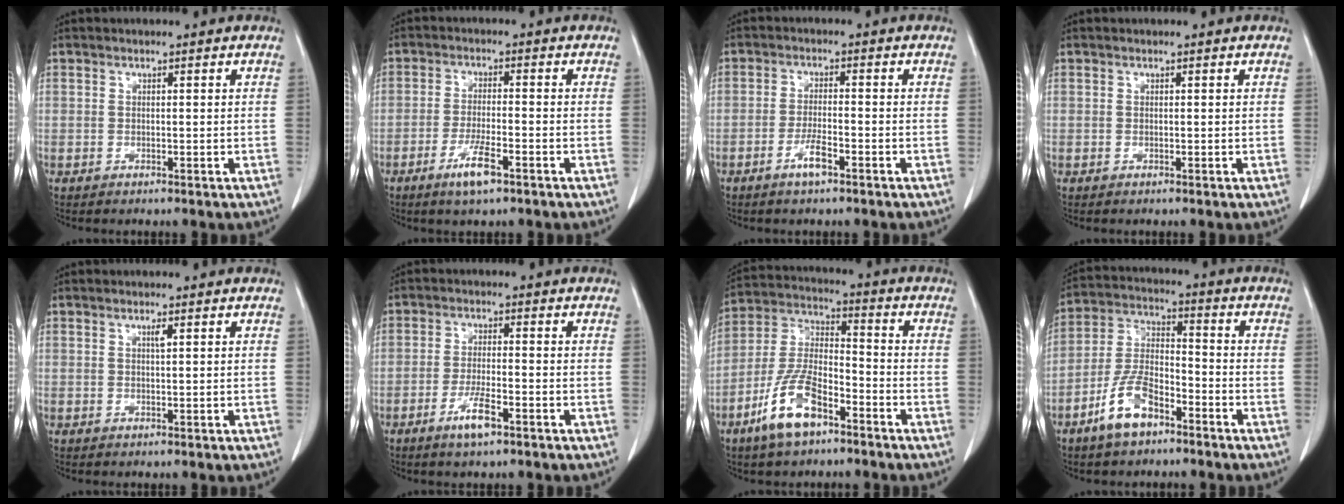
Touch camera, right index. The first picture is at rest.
{"total": 5.4, "force": [-3.2, 0.7, 4.3], "torque": [-0.085, -0.006, -0.056]}
{"total": 3.6, "force": [-2.2, 0.5, 2.9], "torque": [-0.056, -0.001, -0.042]}
{"total": 0.0}
{"total": 0.9, "force": [0.4, 0.0, 0.8], "torque": [-0.017, 0.000, 0.008]}
{"total": 4.8, "force": [-2.8, 0.6, 3.9], "torque": [-0.075, -0.004, -0.051]}
{"total": 11.5, "force": [-6.7, 4.4, 8.2], "torque": [-0.185, 0.004, -0.127]}
{"total": 9.4, "force": [-5.8, 3.9, 6.3], "torque": [-0.143, 0.007, -0.112]}